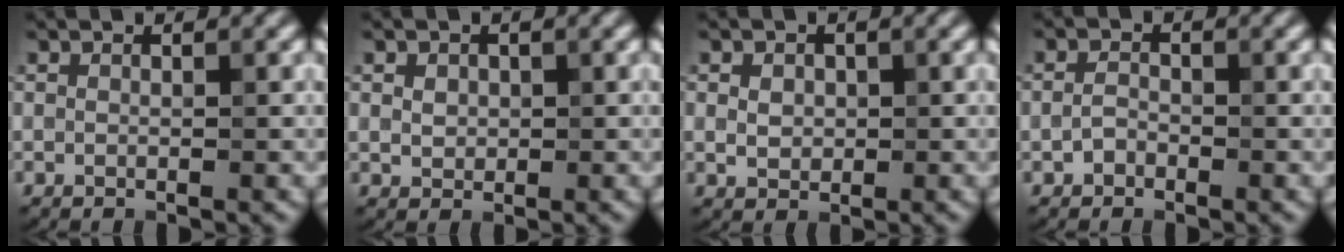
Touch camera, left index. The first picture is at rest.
{"total": 1.5, "force": [0.4, 1.3, 0.7], "torque": [-0.012, -0.001, 0.009]}
{"total": 1.9, "force": [0.3, 1.6, 1.0], "torque": [-0.017, -0.002, 0.006]}
{"total": 1.3, "force": [-0.7, 0.9, 0.6], "torque": [-0.012, 0.003, -0.017]}